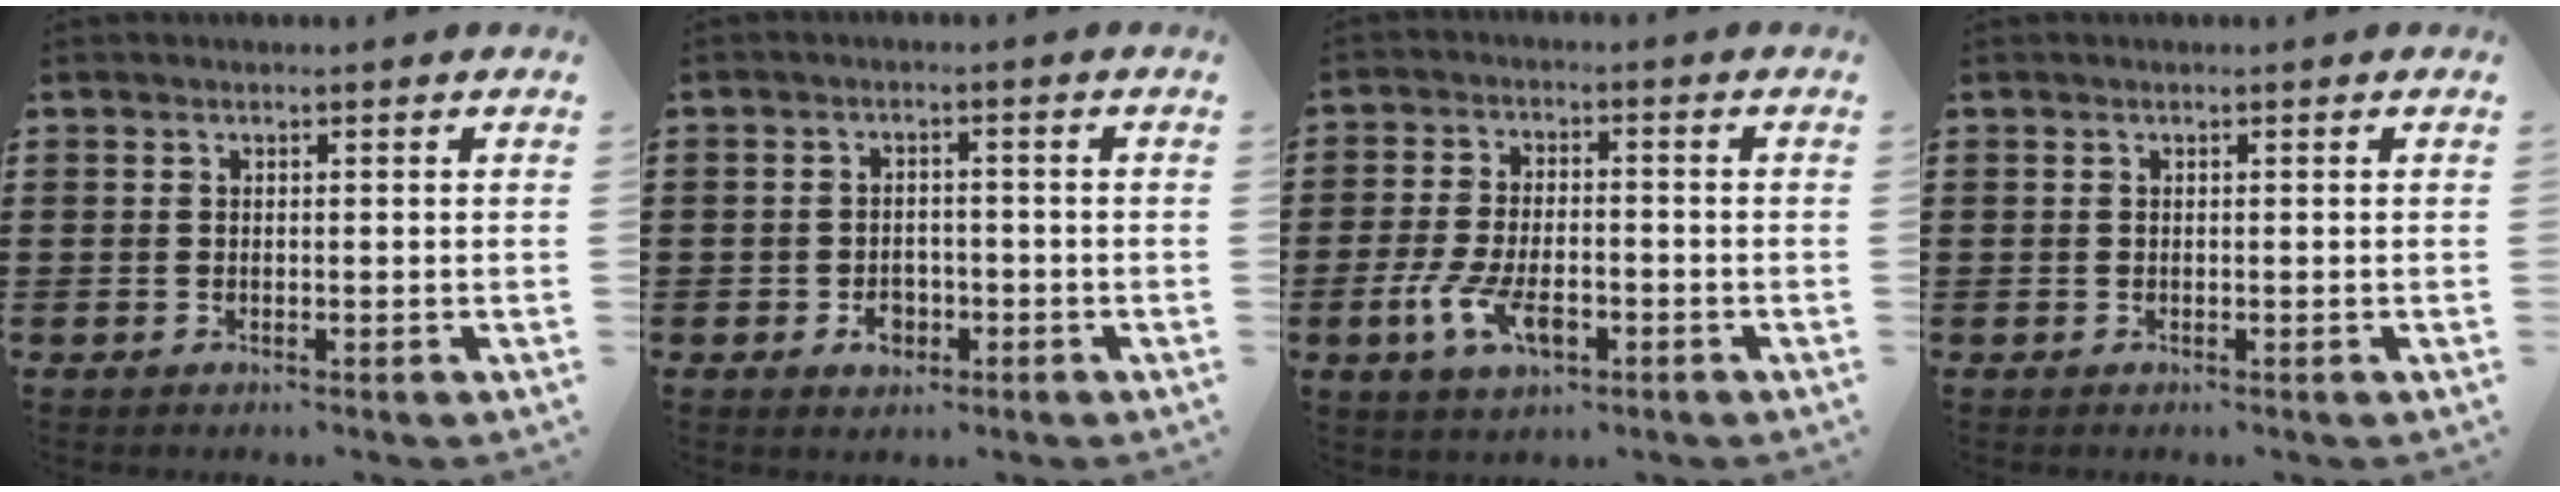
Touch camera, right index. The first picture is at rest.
{"total": 3.0, "force": [-1.3, 2.1, 1.8], "torque": [-0.024, 0.000, -0.027]}
{"total": 7.3, "force": [-3.0, 3.5, 5.7], "torque": [-0.126, -0.002, -0.058]}
{"total": 0.0}